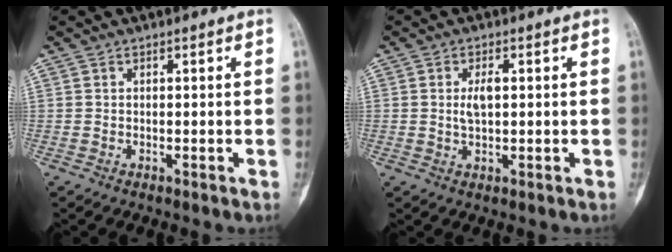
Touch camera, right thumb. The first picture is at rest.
{"total": 2.3, "force": [0.4, 1.1, 2.0], "torque": [-0.033, 0.000, 0.006]}